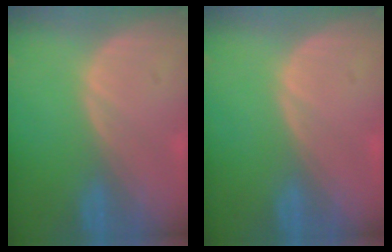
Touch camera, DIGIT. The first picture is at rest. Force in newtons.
{"total": 0.0}